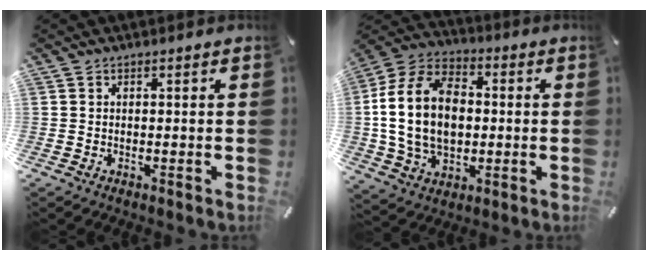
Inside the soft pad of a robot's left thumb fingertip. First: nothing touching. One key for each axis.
{"total": 17.8, "fx": -0.2, "fy": 13.1, "fz": 12.1, "tx": -0.280, "ty": 0.008, "tz": -0.008}